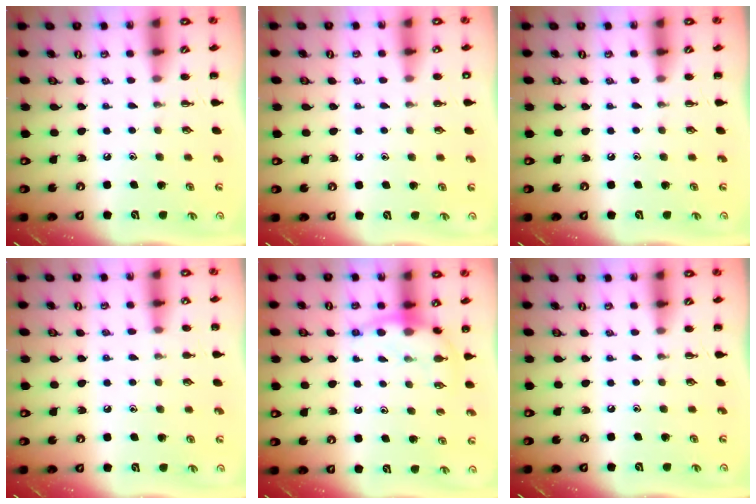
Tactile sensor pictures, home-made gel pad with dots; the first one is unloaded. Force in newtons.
{"total": 3.7, "press": 2.5, "slide": 2.7}
{"total": 0.0}
{"total": 7.8, "press": 7.5, "slide": 2.3}
{"total": 8.2, "press": 8.1, "slide": 1.4}
{"total": 0.0}